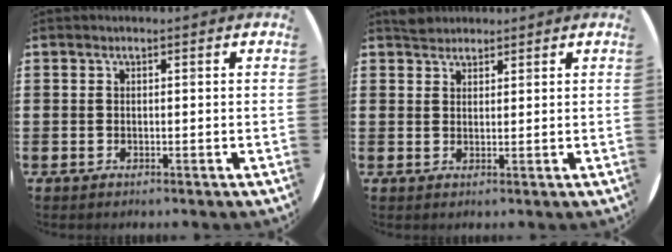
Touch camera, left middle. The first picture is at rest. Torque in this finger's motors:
{"motor_torque": [0.48, -0.72, 0.00, 0.02]}